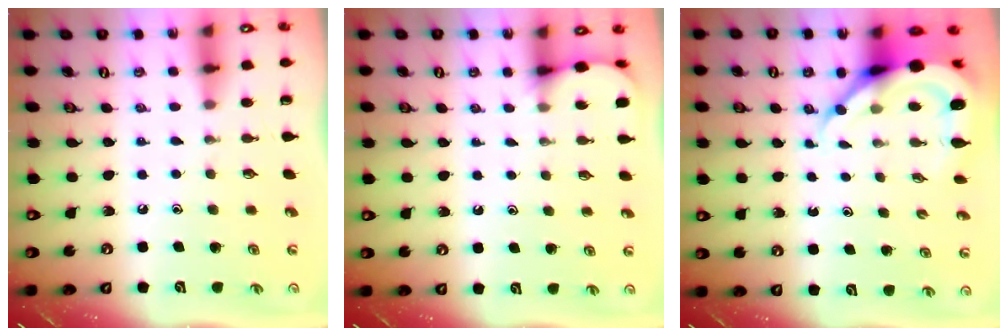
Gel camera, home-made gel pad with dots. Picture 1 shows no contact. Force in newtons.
{"total": 2.8, "press": 2.8, "slide": 0.3}
{"total": 9.5, "press": 9.4, "slide": 1.1}